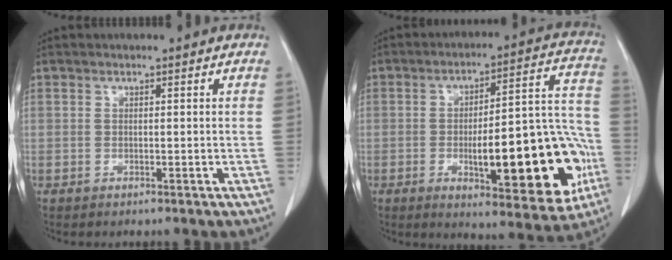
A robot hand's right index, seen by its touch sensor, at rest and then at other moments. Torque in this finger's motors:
{"motor_torque": [1.73, -0.41, 0.90, 0.21]}